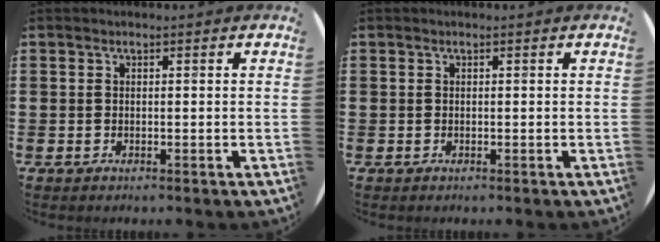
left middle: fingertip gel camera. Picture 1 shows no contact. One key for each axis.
{"total": 0.0}